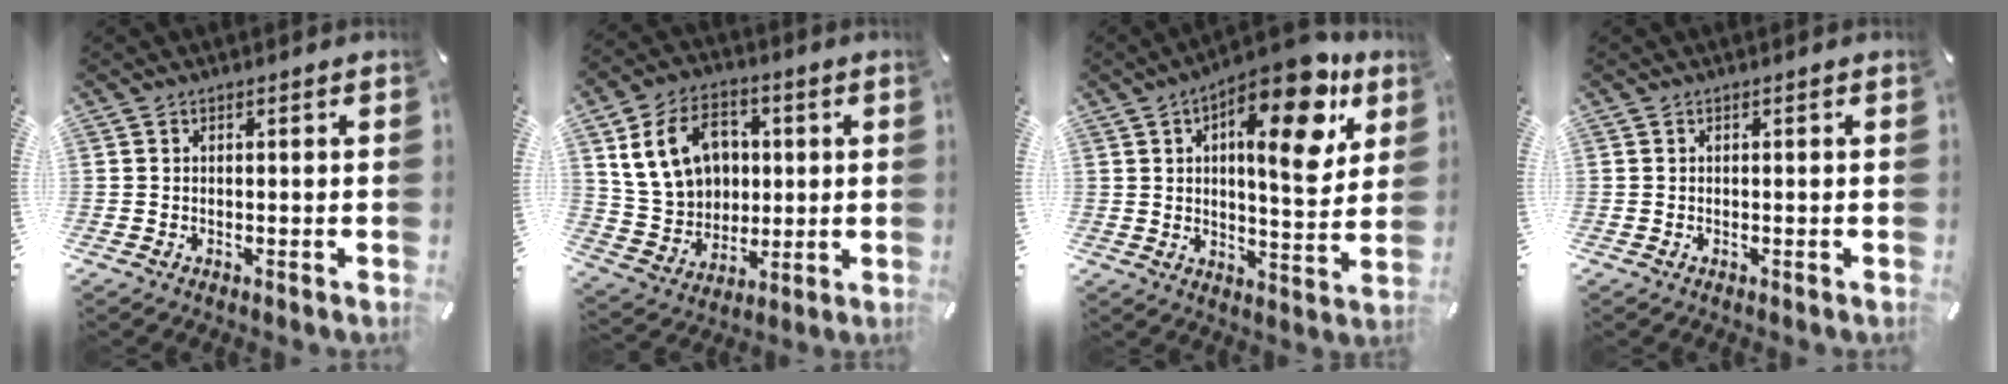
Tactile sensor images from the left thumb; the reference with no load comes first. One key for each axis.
{"total": 15.7, "fx": 3.4, "fy": 12.9, "fz": 8.4, "tx": -0.159, "ty": 0.006, "tz": 0.068}
{"total": 17.7, "fx": 8.9, "fy": 7.1, "fz": 13.5, "tx": -0.176, "ty": -0.049, "tz": 0.134}
{"total": 0.0}